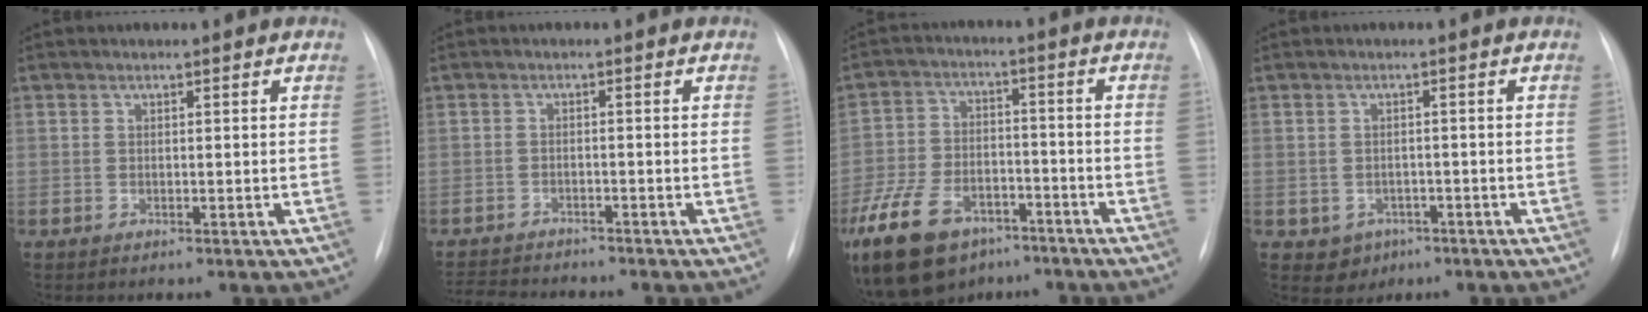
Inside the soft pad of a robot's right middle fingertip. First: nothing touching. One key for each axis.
{"total": 6.3, "fx": -6.1, "fy": 0.5, "fz": 1.4, "tx": -0.023, "ty": -0.013, "tz": -0.099}
{"total": 21.0, "fx": -13.0, "fy": 12.3, "fz": 10.9, "tx": -0.311, "ty": -0.012, "tz": -0.220}
{"total": 3.3, "fx": -1.5, "fy": 2.9, "fz": 0.6, "tx": -0.009, "ty": 0.007, "tz": -0.011}